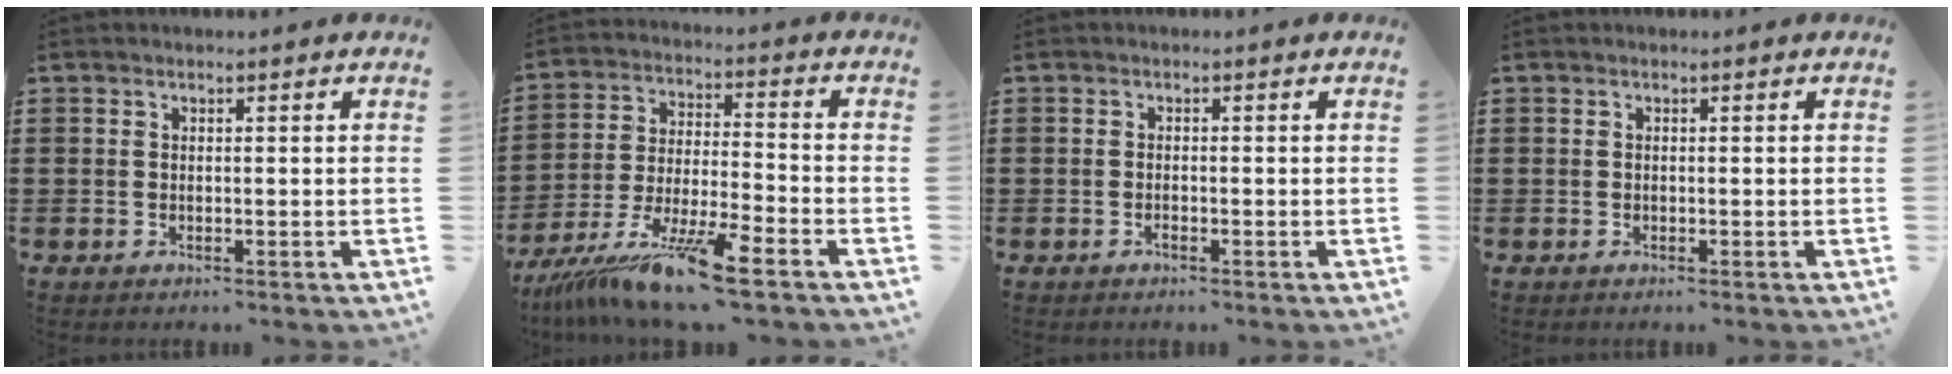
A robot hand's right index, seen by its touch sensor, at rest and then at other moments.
{"total": 12.9, "force": [-9.7, 1.0, 8.4], "torque": [-0.163, 0.009, -0.179]}
{"total": 0.6, "force": [-0.5, 0.0, 0.4], "torque": [-0.010, -0.004, -0.008]}
{"total": 0.0}